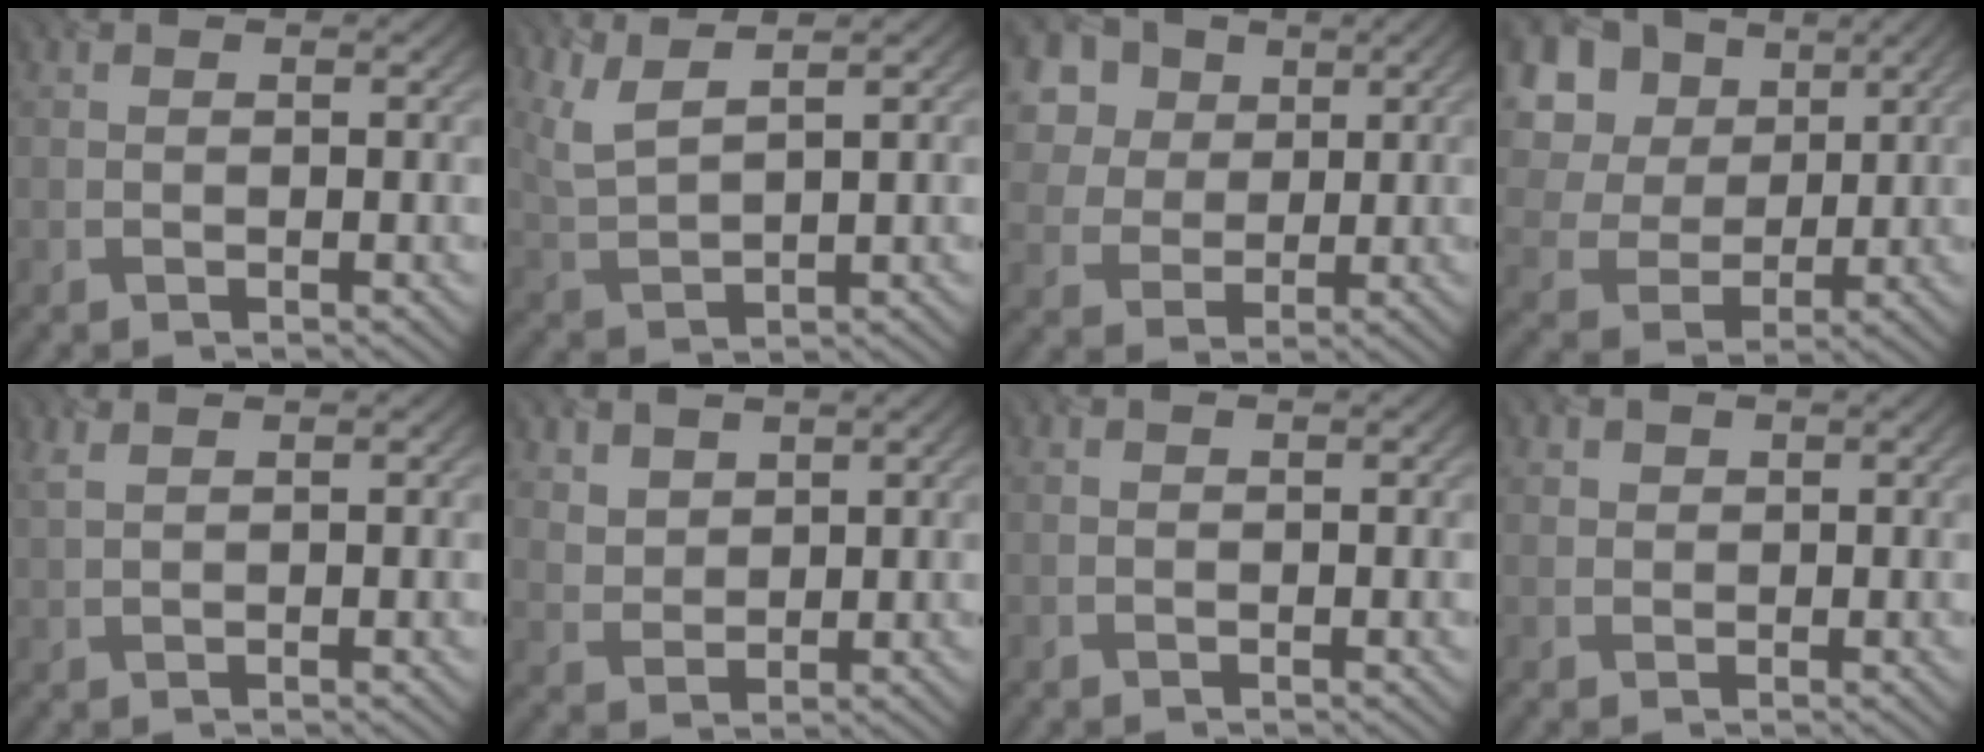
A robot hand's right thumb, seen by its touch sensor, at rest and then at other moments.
{"total": 4.9, "force": [3.4, 1.0, 3.3], "torque": [-0.084, 0.004, 0.078]}
{"total": 9.7, "force": [4.6, 7.4, 4.2], "torque": [-0.144, 0.019, 0.088]}
{"total": 14.5, "force": [6.3, 11.1, 6.9], "torque": [-0.218, 0.034, 0.147]}
{"total": 1.7, "force": [1.1, 0.1, 1.3], "torque": [-0.034, 0.008, 0.020]}
{"total": 3.4, "force": [2.3, 2.2, 1.2], "torque": [-0.042, -0.012, 0.059]}
{"total": 0.0}
{"total": 1.5, "force": [0.6, 1.4, 0.3], "torque": [-0.010, -0.006, 0.013]}